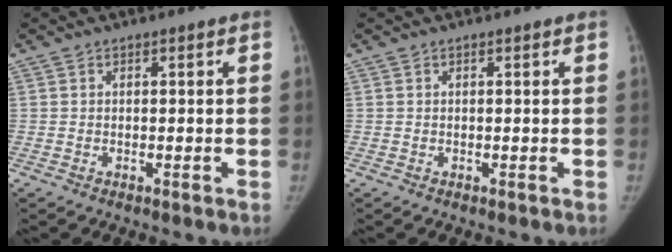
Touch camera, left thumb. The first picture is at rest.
{"total": 0.0}